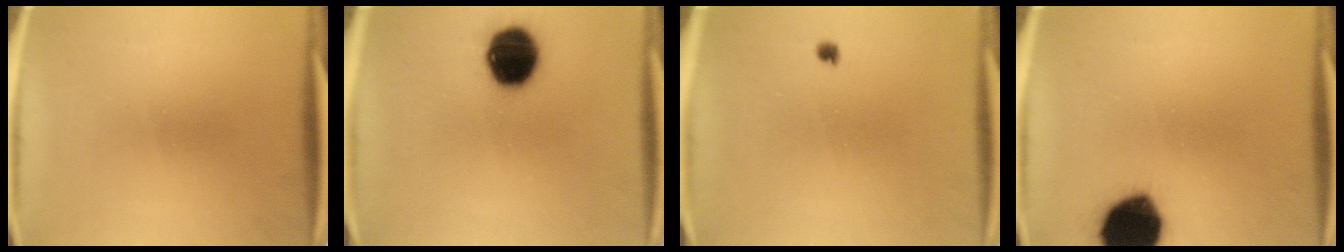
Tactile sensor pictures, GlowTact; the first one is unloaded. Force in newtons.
{"total": 15.8}
{"total": 1.0}
{"total": 18.0}